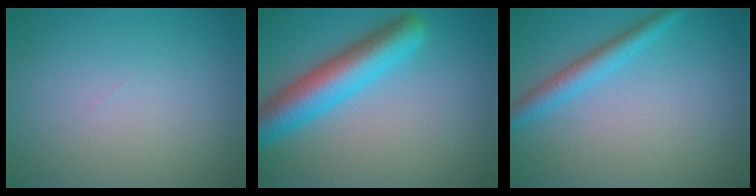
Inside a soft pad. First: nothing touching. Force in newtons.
{"total": 6.6, "press": 6.5, "slide": 0.2}
{"total": 2.7, "press": 2.7, "slide": 0.3}